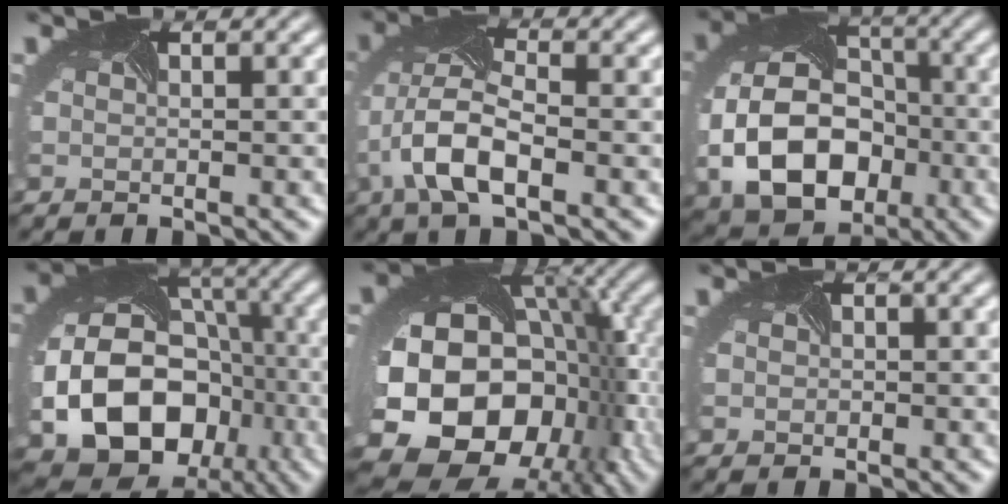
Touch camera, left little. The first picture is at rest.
{"total": 6.8, "force": [-2.3, 3.2, 5.6], "torque": [-0.133, 0.001, -0.048]}
{"total": 11.1, "force": [-3.0, 7.9, 7.2], "torque": [-0.152, -0.025, -0.050]}
{"total": 16.8, "force": [-4.9, 13.5, 8.7], "torque": [-0.163, -0.044, -0.079]}
{"total": 19.6, "force": [-3.8, 15.1, 11.9], "torque": [-0.194, -0.068, -0.050]}
{"total": 1.2, "force": [-0.2, 1.2, 0.3], "torque": [0.001, -0.003, -0.003]}